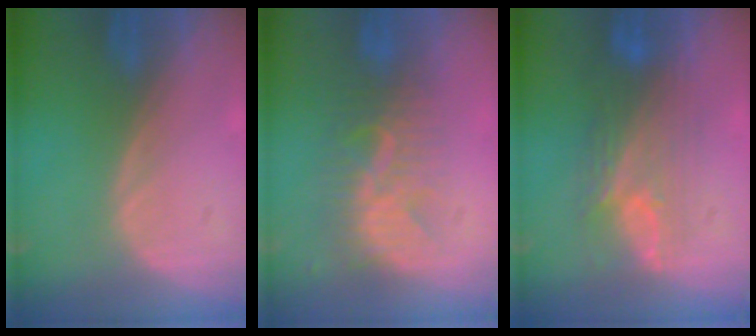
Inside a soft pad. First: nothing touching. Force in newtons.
{"total": 8.7, "press": 7.6, "slide": 4.3}
{"total": 7.5, "press": 7.4, "slide": 1.4}